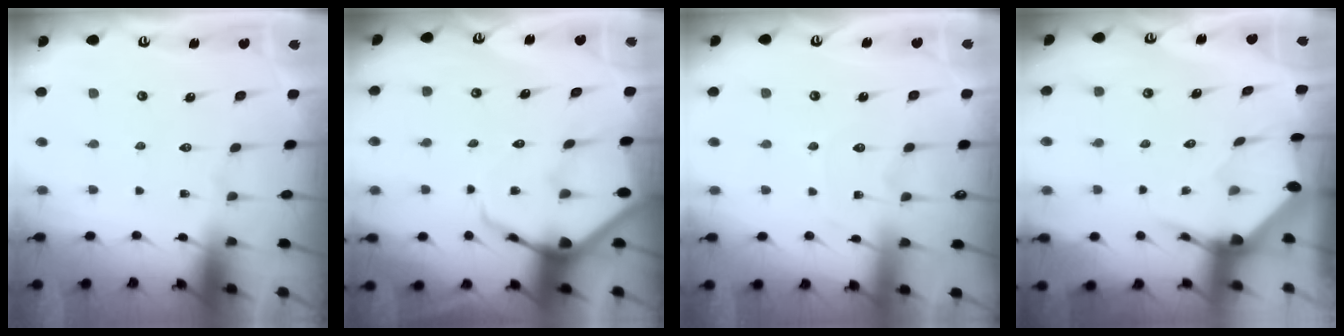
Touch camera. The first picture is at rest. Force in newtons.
{"total": 6.2, "press": 6.2, "slide": 0.5}
{"total": 4.0, "press": 3.9, "slide": 0.5}
{"total": 3.7, "press": 3.6, "slide": 0.5}